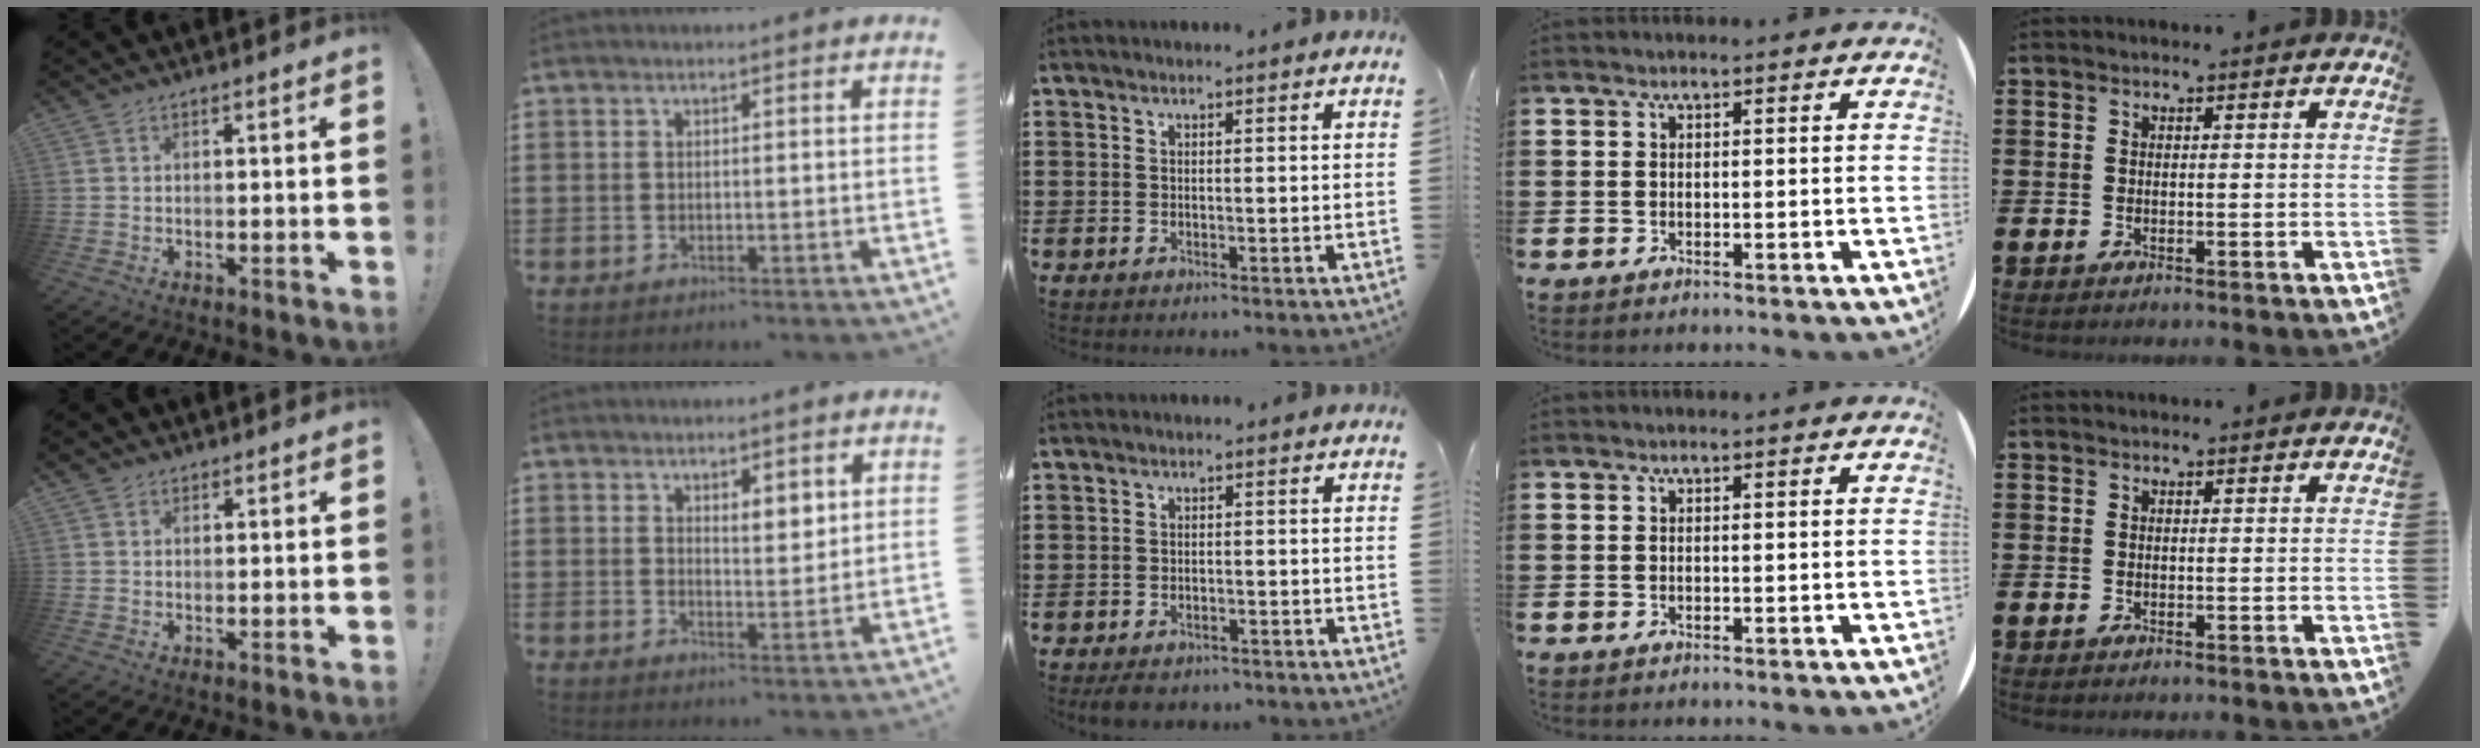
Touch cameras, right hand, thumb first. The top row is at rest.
{"thumb": {"total": 1.8, "force": [1.2, 1.3, 0.4], "torque": [0.000, -0.002, 0.022]}, "index": {"total": 2.9, "force": [2.2, 1.5, 1.4], "torque": [-0.024, 0.004, 0.037]}, "middle": {"total": 2.0, "force": [-1.8, 0.6, 0.4], "torque": [-0.011, 0.002, -0.038]}}